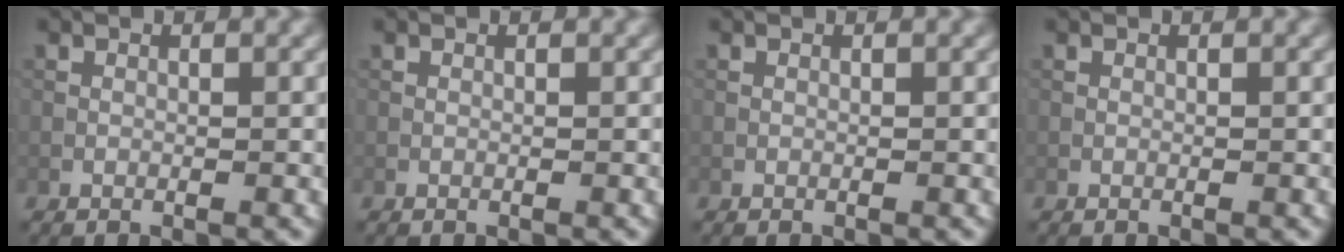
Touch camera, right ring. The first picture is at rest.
{"total": 0.0}
{"total": 0.0}
{"total": 0.0}